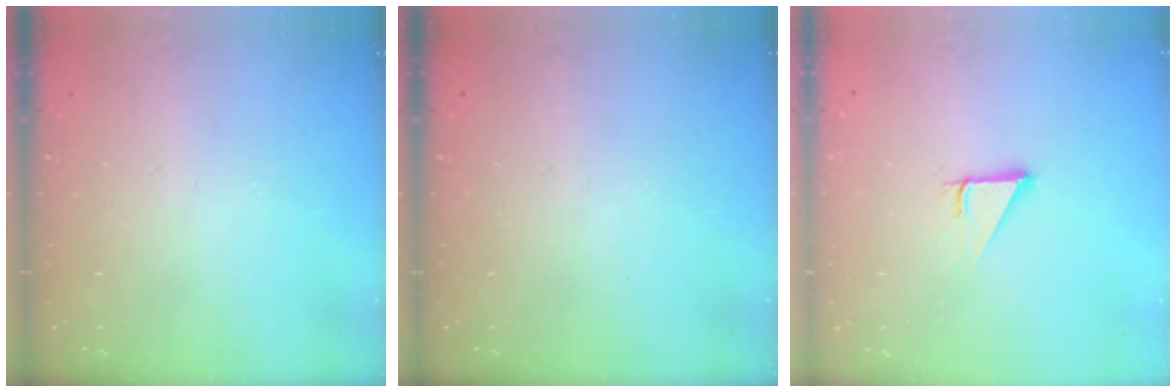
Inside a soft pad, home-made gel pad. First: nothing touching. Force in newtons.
{"total": 0.0}
{"total": 2.7, "press": 2.7, "slide": 0.3}